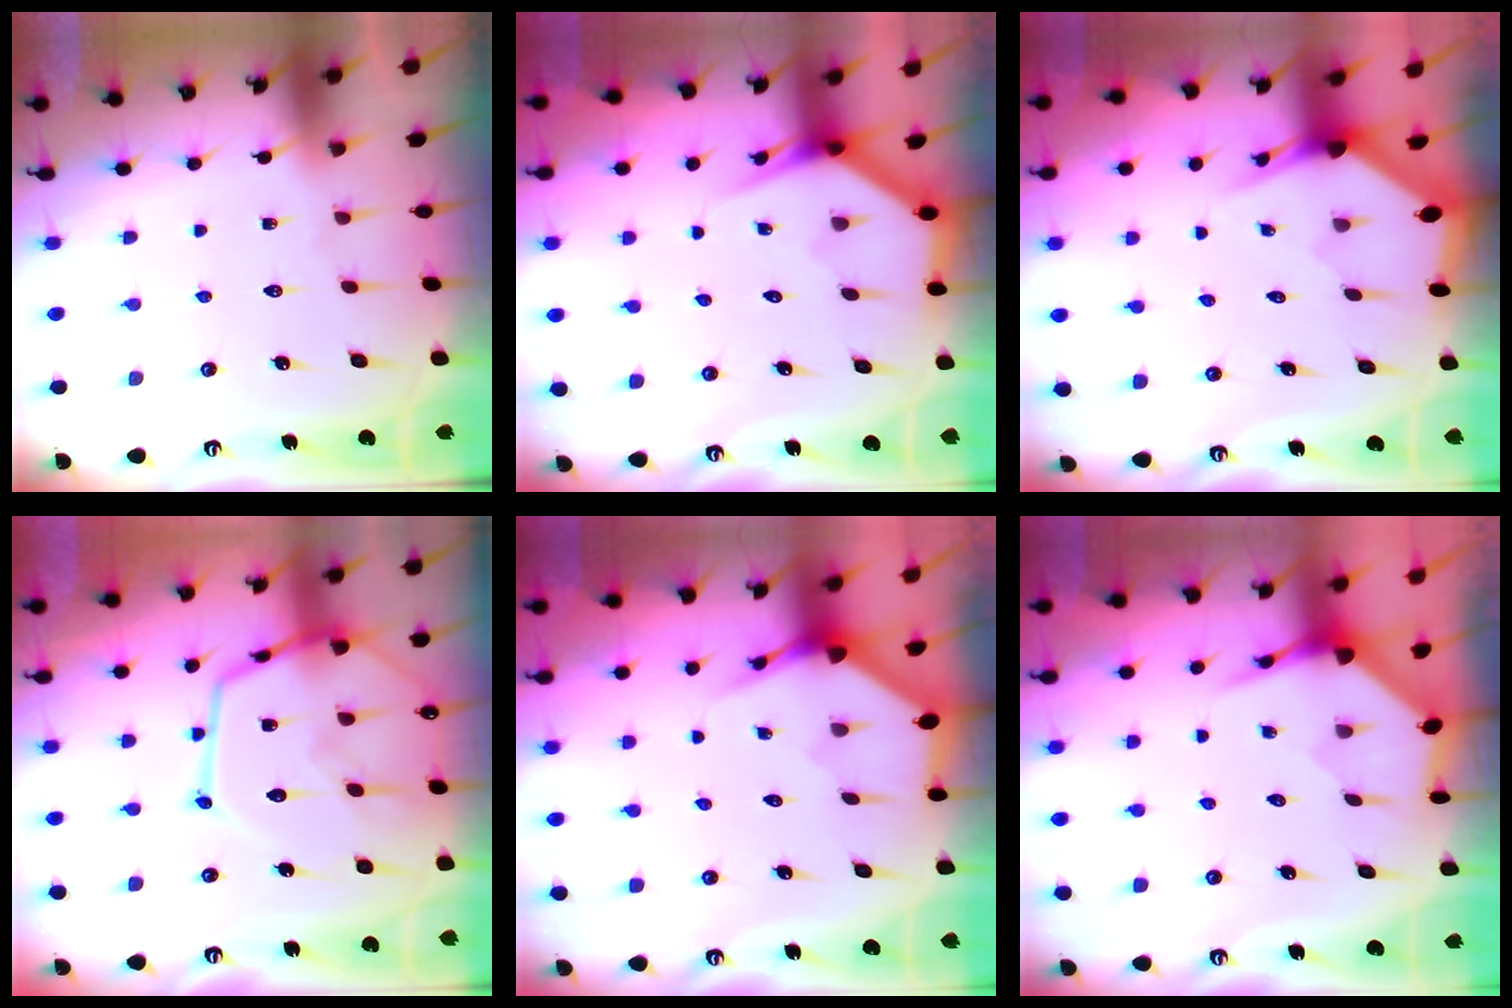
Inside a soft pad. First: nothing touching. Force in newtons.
{"total": 3.4, "press": 3.4, "slide": 0.2}
{"total": 3.0, "press": 3.0, "slide": 0.1}
{"total": 18.9, "press": 18.8, "slide": 1.6}
{"total": 3.4, "press": 3.4, "slide": 0.1}
{"total": 4.0, "press": 3.9, "slide": 0.4}